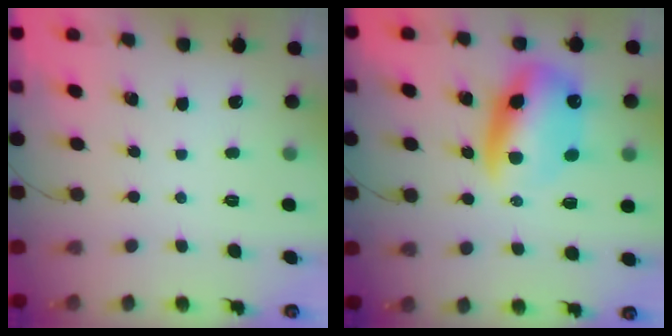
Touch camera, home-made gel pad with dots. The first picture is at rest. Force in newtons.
{"total": 14.3, "press": 13.8, "slide": 3.7}